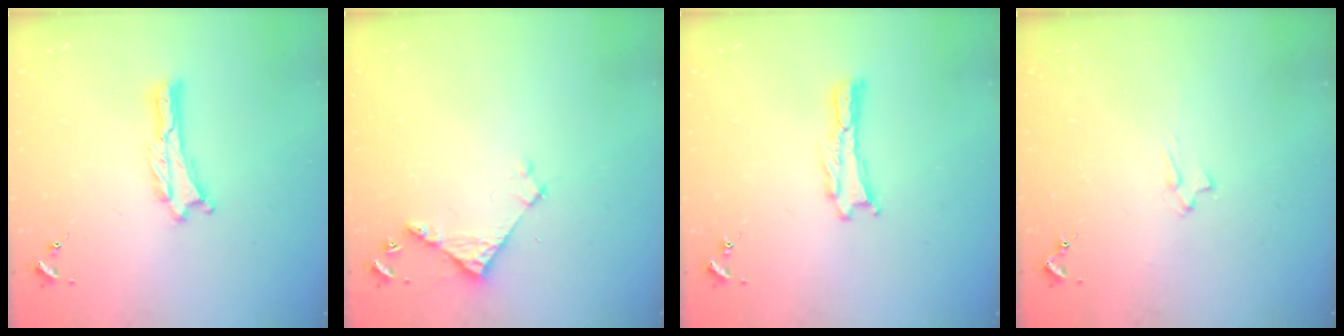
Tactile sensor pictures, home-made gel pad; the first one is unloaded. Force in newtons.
{"total": 3.8, "press": 3.8, "slide": 0.3}
{"total": 0.0}
{"total": 2.1, "press": 2.1, "slide": 0.3}